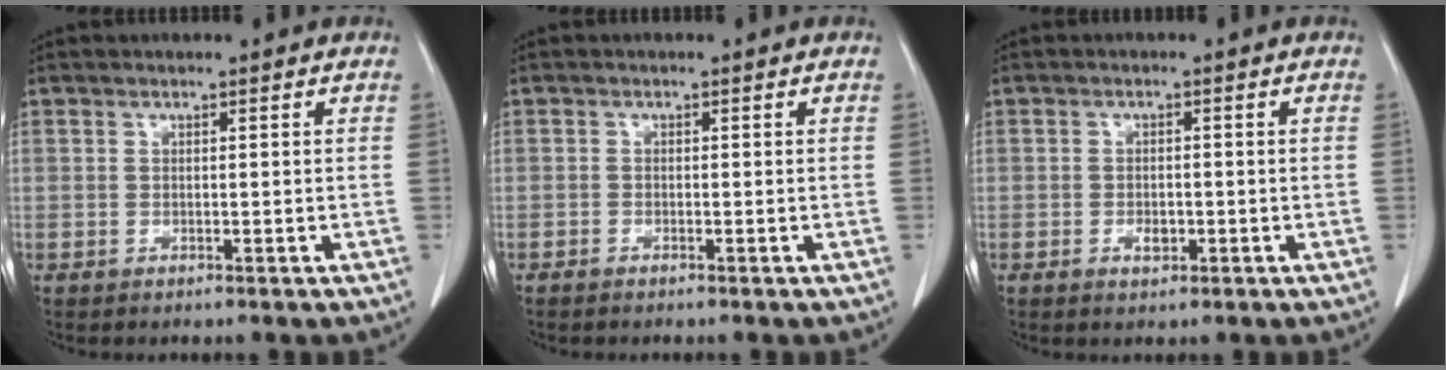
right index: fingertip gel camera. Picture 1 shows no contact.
{"total": 1.0, "force": [-0.7, 0.6, 0.5], "torque": [-0.014, 0.000, -0.011]}
{"total": 2.7, "force": [-1.0, 1.7, 1.9], "torque": [-0.031, 0.005, -0.009]}